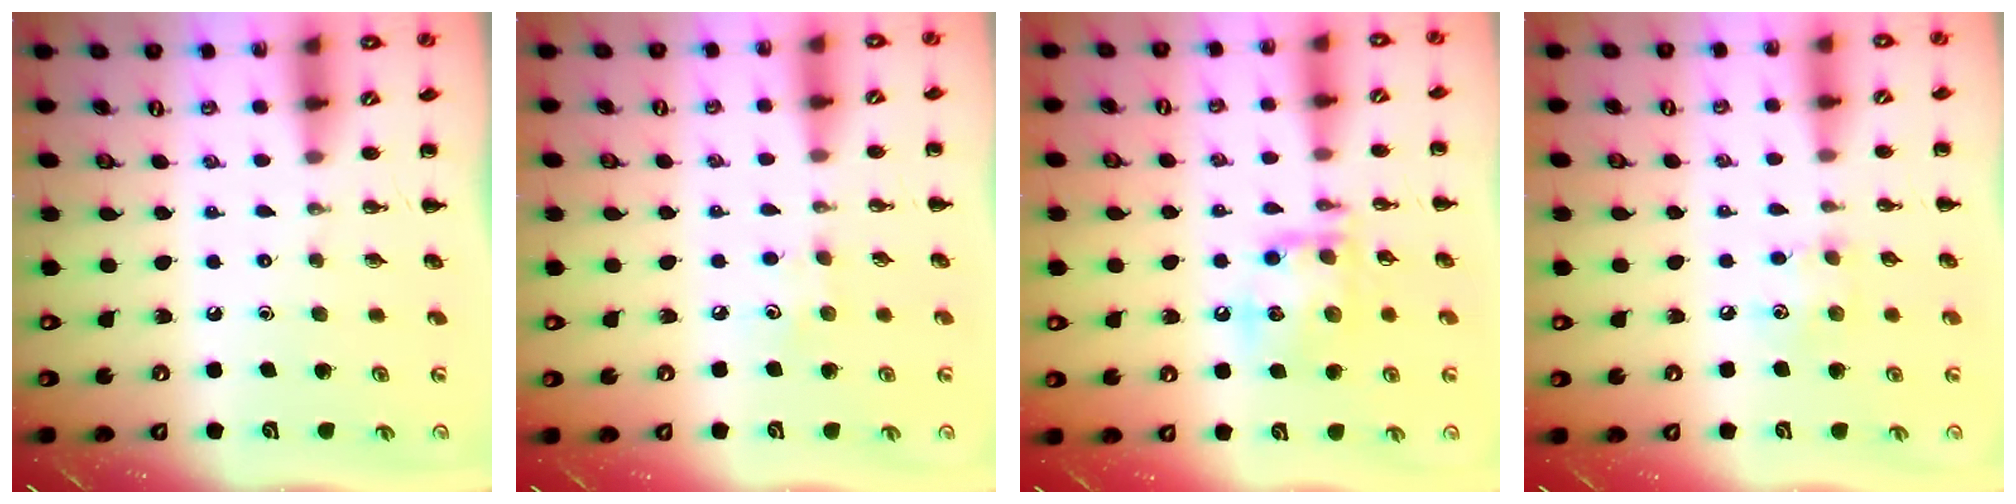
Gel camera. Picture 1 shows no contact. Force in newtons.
{"total": 3.7, "press": 3.6, "slide": 1.0}
{"total": 13.9, "press": 13.7, "slide": 1.8}
{"total": 7.2, "press": 7.1, "slide": 1.2}